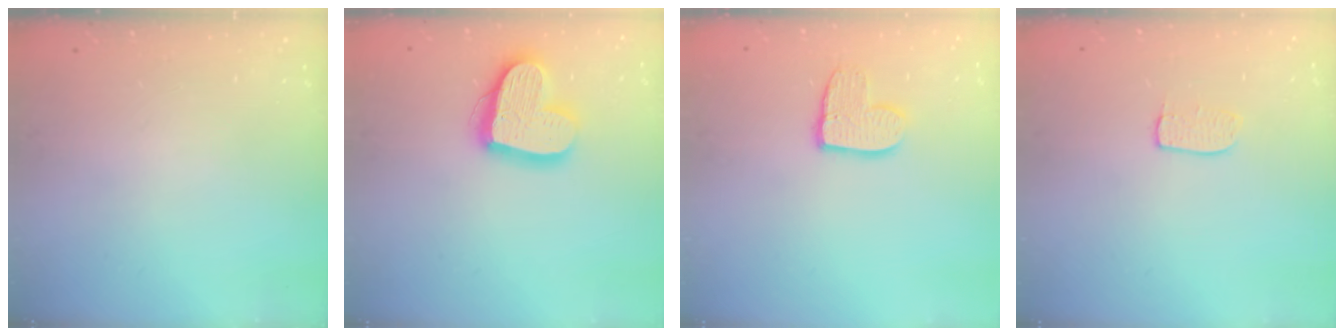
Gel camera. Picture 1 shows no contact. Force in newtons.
{"total": 18.1, "press": 18.0, "slide": 1.8}
{"total": 9.2, "press": 9.2, "slide": 0.2}
{"total": 5.2, "press": 5.2, "slide": 0.3}